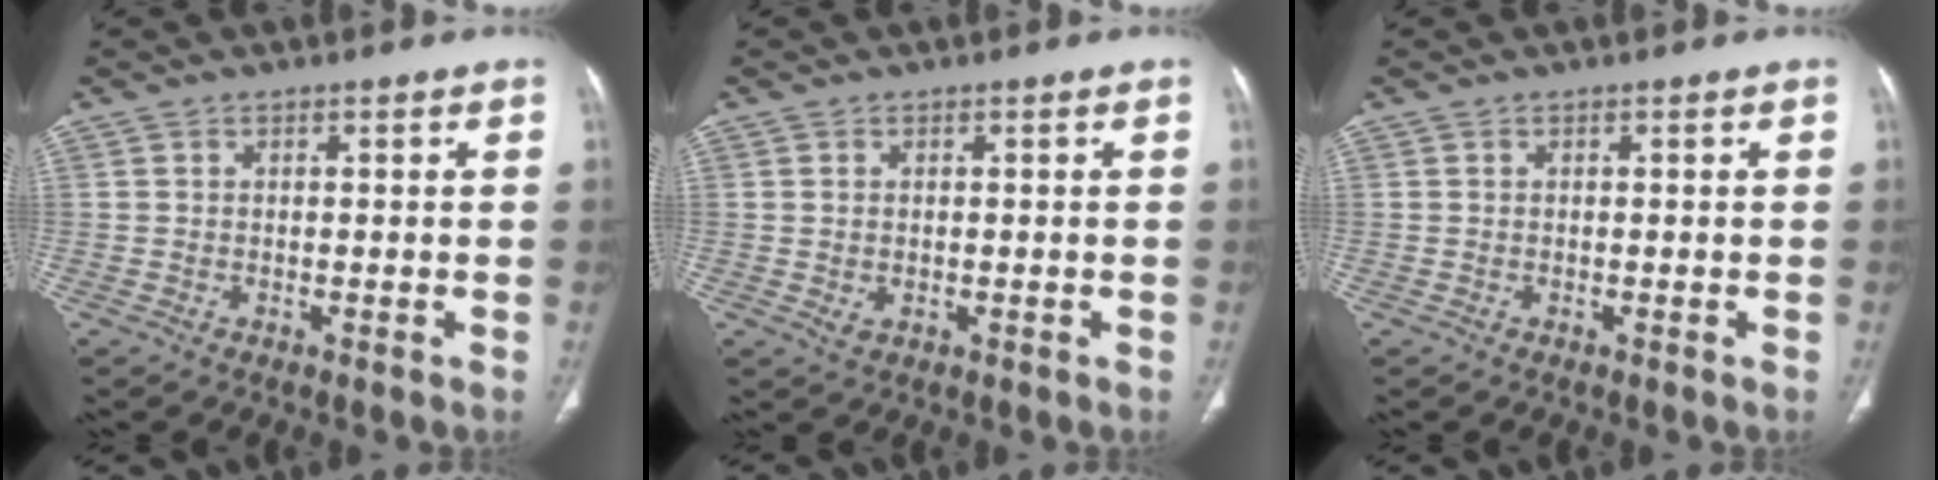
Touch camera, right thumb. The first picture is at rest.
{"total": 1.6, "force": [-0.2, 1.1, 1.2], "torque": [-0.028, -0.001, 0.003]}
{"total": 0.0}